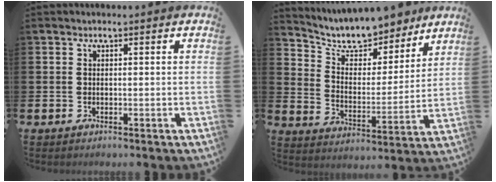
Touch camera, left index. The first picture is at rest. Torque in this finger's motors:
{"motor_torque": [1.18, -0.96, 0.14, 0.15]}